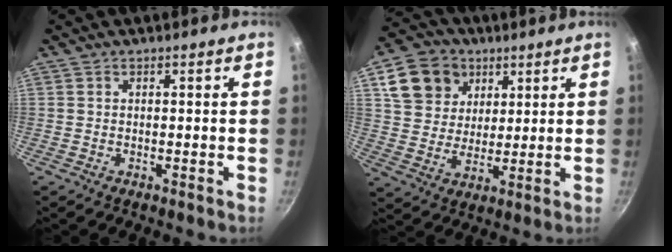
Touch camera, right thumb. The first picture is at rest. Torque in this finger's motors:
{"motor_torque": [-0.18, 1.35, 0.10, -0.20, -0.02]}